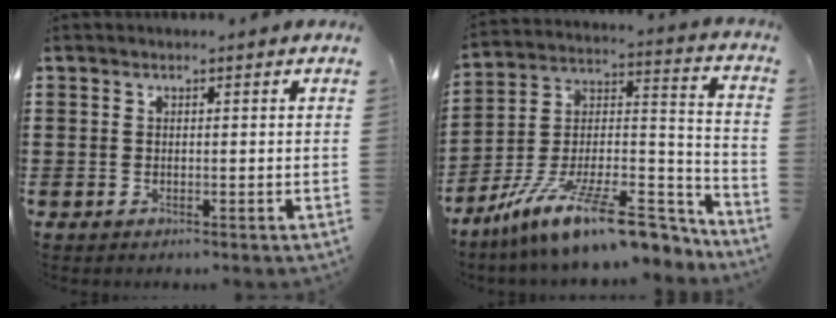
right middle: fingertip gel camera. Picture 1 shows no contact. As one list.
[{"total": 15.1, "force": [-11.3, 3.1, 9.5], "torque": [-0.167, 0.029, -0.199]}]